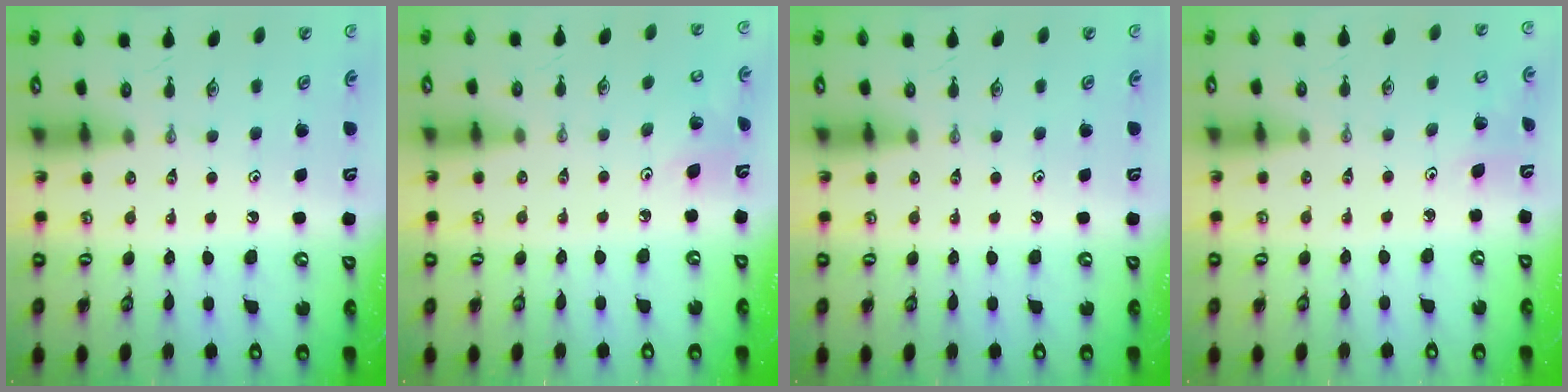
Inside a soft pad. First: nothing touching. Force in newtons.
{"total": 5.5, "press": 5.3, "slide": 1.6}
{"total": 0.0}
{"total": 3.4, "press": 3.2, "slide": 0.9}